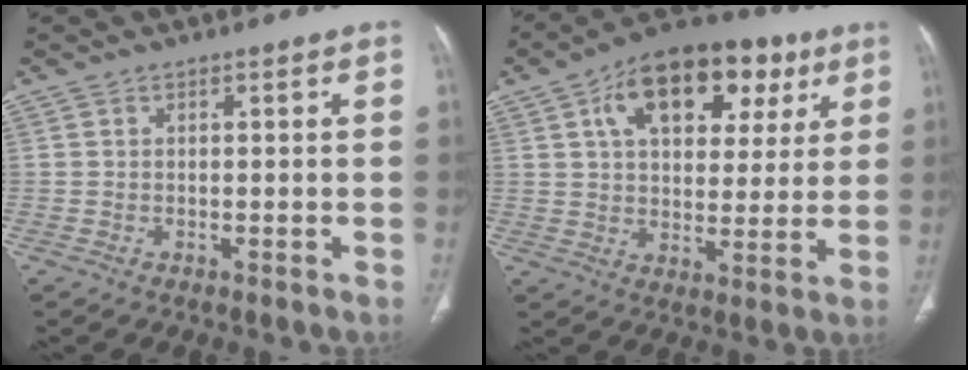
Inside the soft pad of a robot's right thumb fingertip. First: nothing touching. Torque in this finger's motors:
{"motor_torque": [0.61, 3.86, 1.33, 0.06, 0.18]}